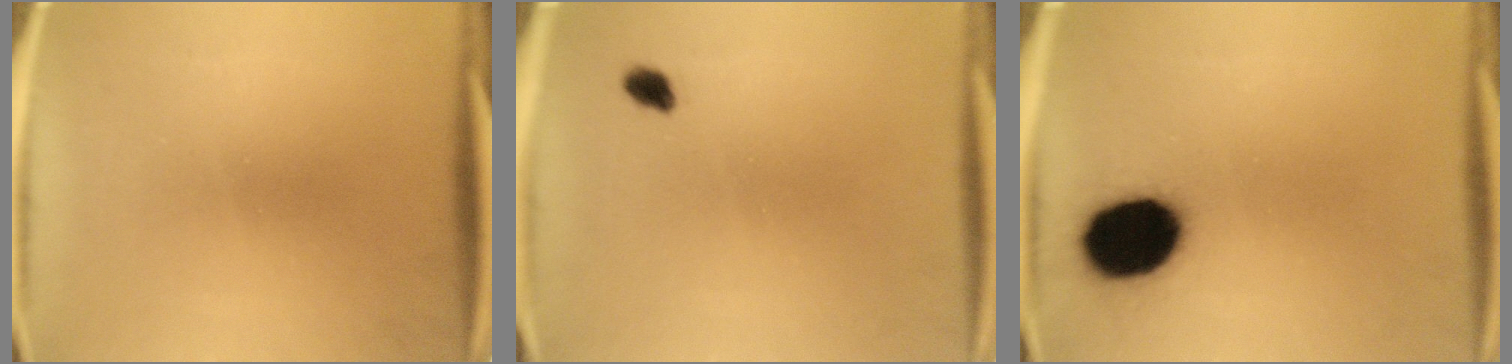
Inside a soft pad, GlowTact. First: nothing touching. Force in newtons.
{"total": 1.9}
{"total": 16.0}